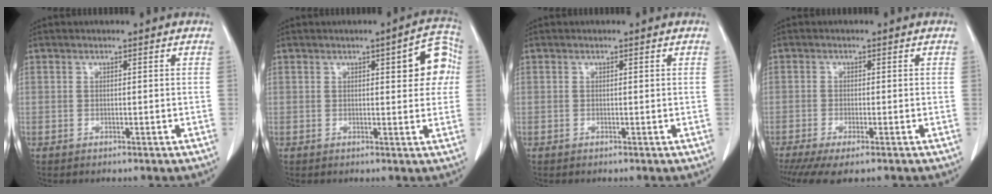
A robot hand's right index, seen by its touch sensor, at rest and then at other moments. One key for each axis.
{"total": 7.3, "fx": 1.8, "fy": 2.2, "fz": 6.8, "tx": -0.065, "ty": 0.020, "tz": 0.014}
{"total": 0.0}
{"total": 5.5, "fx": -4.0, "fy": 0.9, "fz": 3.7, "tx": -0.056, "ty": -0.013, "tz": -0.065}